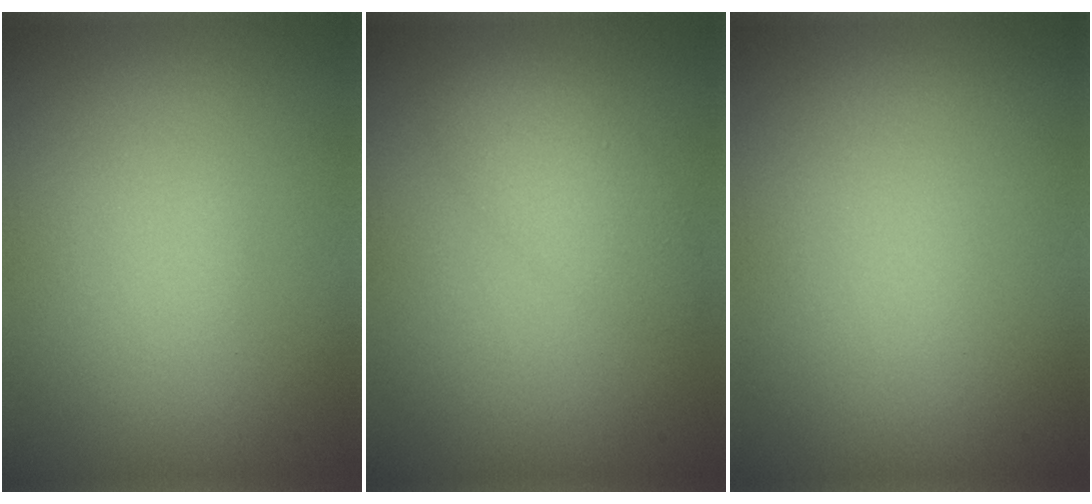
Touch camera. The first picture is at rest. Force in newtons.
{"total": 2.8, "press": 2.8, "slide": 0.1}
{"total": 0.0}